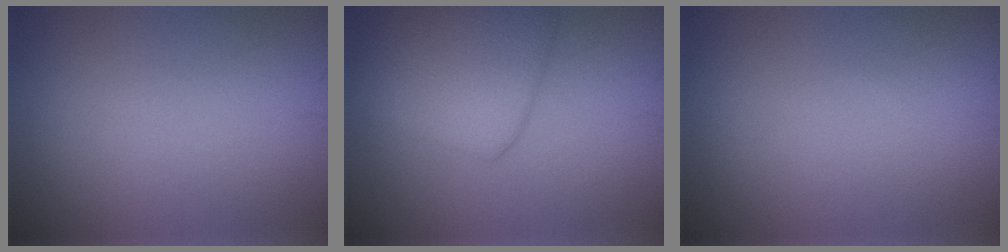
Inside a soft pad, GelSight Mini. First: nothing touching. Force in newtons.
{"total": 5.8, "press": 5.8, "slide": 0.4}
{"total": 0.0}